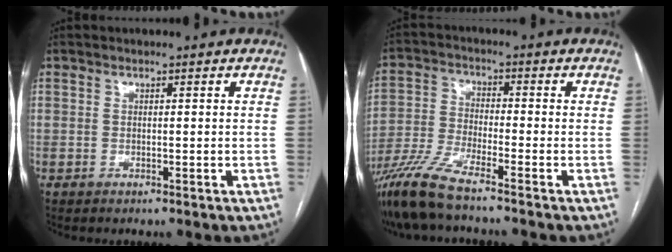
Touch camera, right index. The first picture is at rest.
{"total": 9.3, "force": [-7.7, -0.3, 5.2], "torque": [-0.108, -0.027, -0.152]}